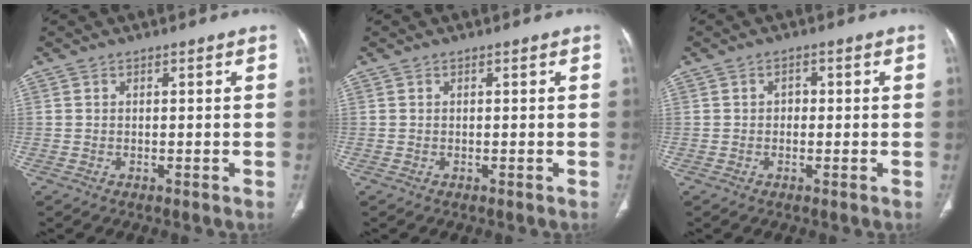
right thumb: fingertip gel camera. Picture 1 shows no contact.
{"total": 0.0}
{"total": 1.5, "force": [0.0, 1.2, 0.9], "torque": [-0.004, 0.005, -0.005]}